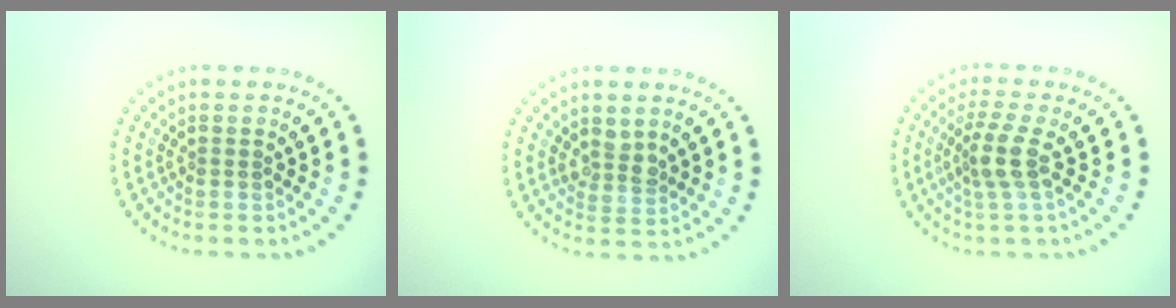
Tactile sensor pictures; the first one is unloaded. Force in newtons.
{"total": 1.8, "press": 1.5, "slide": 0.9}
{"total": 2.9, "press": 2.3, "slide": 1.8}